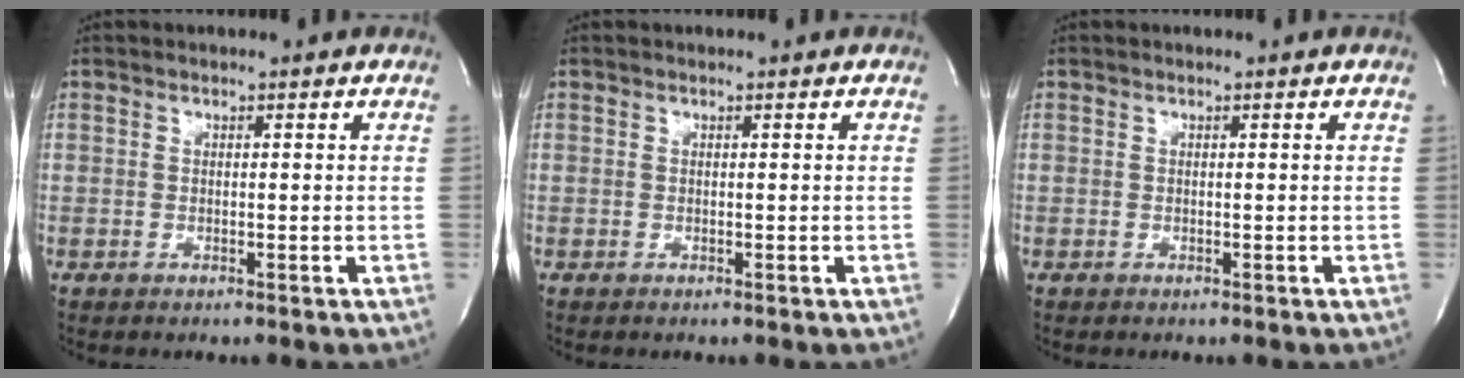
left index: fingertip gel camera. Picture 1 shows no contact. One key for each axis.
{"total": 0.0}
{"total": 0.0}